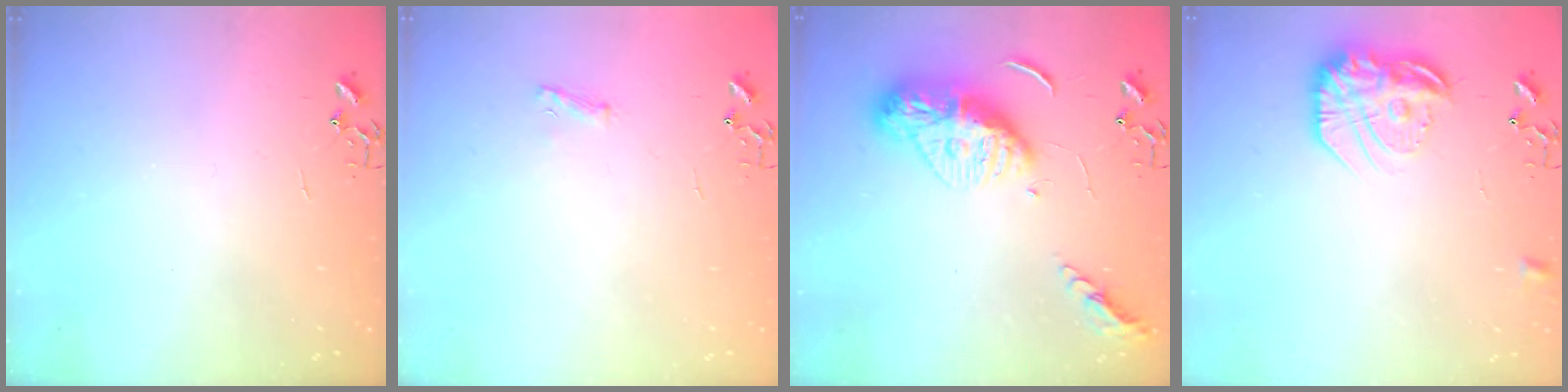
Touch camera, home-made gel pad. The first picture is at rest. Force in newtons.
{"total": 5.5, "press": 5.5, "slide": 0.7}
{"total": 15.4, "press": 15.3, "slide": 1.2}
{"total": 18.3, "press": 18.2, "slide": 1.3}